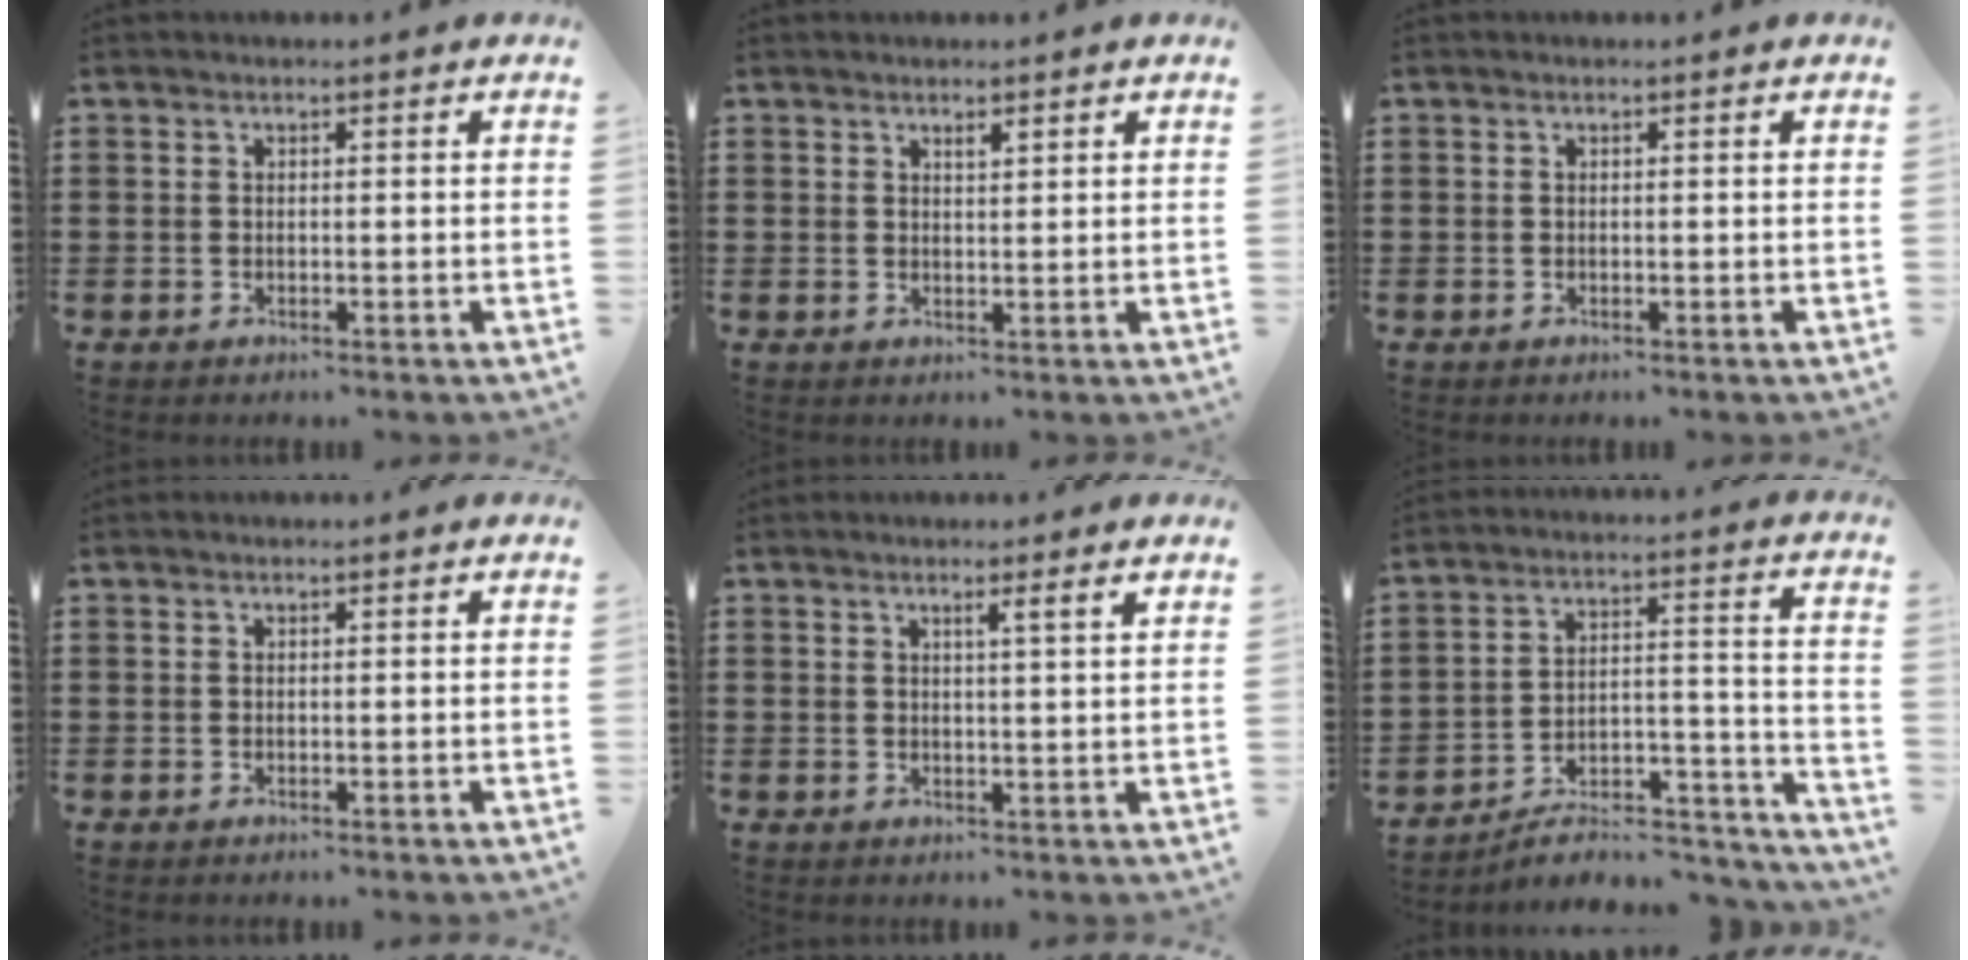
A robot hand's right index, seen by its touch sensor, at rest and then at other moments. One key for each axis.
{"total": 1.0, "fx": 0.8, "fy": 0.3, "fz": 0.4, "tx": -0.009, "ty": 0.001, "tz": 0.014}
{"total": 0.0}
{"total": 0.0}
{"total": 1.6, "fx": 0.8, "fy": -0.4, "fz": 1.3, "tx": -0.017, "ty": -0.009, "tz": 0.011}
{"total": 6.1, "fx": -5.3, "fy": 1.8, "fz": 2.4, "tx": -0.036, "ty": 0.000, "tz": -0.104}